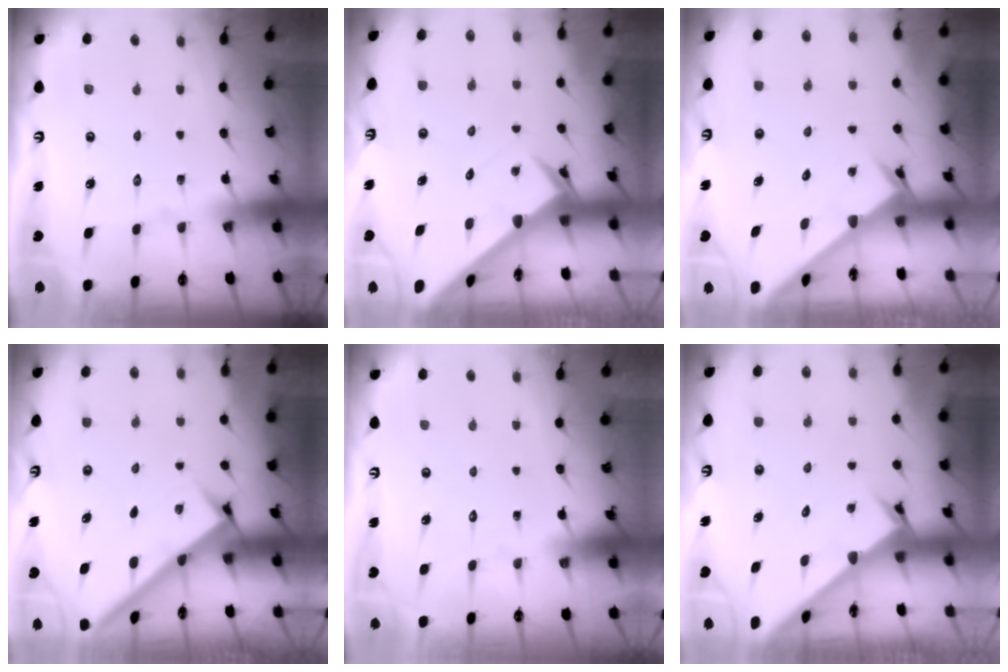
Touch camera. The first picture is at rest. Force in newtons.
{"total": 3.0, "press": 3.0, "slide": 0.2}
{"total": 2.4, "press": 2.4, "slide": 0.2}
{"total": 2.6, "press": 2.6, "slide": 0.3}
{"total": 1.8, "press": 1.7, "slide": 0.1}
{"total": 2.4, "press": 2.4, "slide": 0.1}